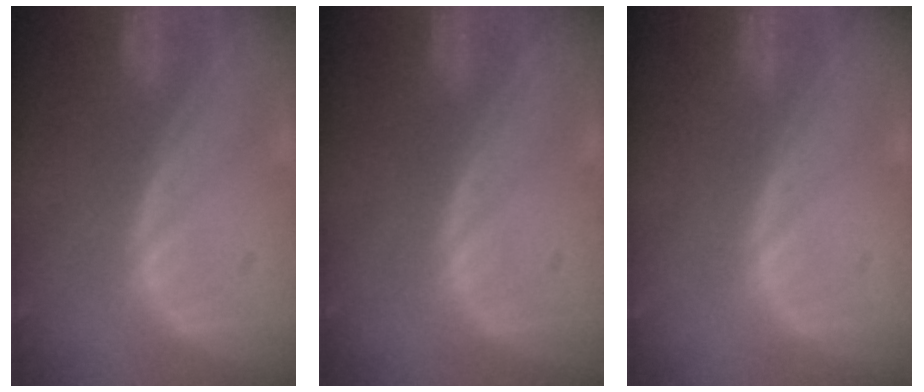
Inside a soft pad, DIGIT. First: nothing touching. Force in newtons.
{"total": 0.0}
{"total": 0.0}